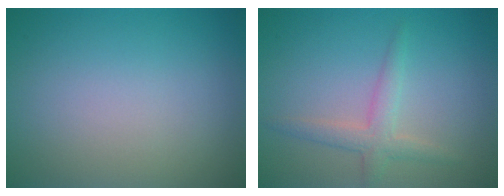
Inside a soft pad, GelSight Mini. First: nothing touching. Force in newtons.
{"total": 2.4, "press": 2.4, "slide": 0.1}